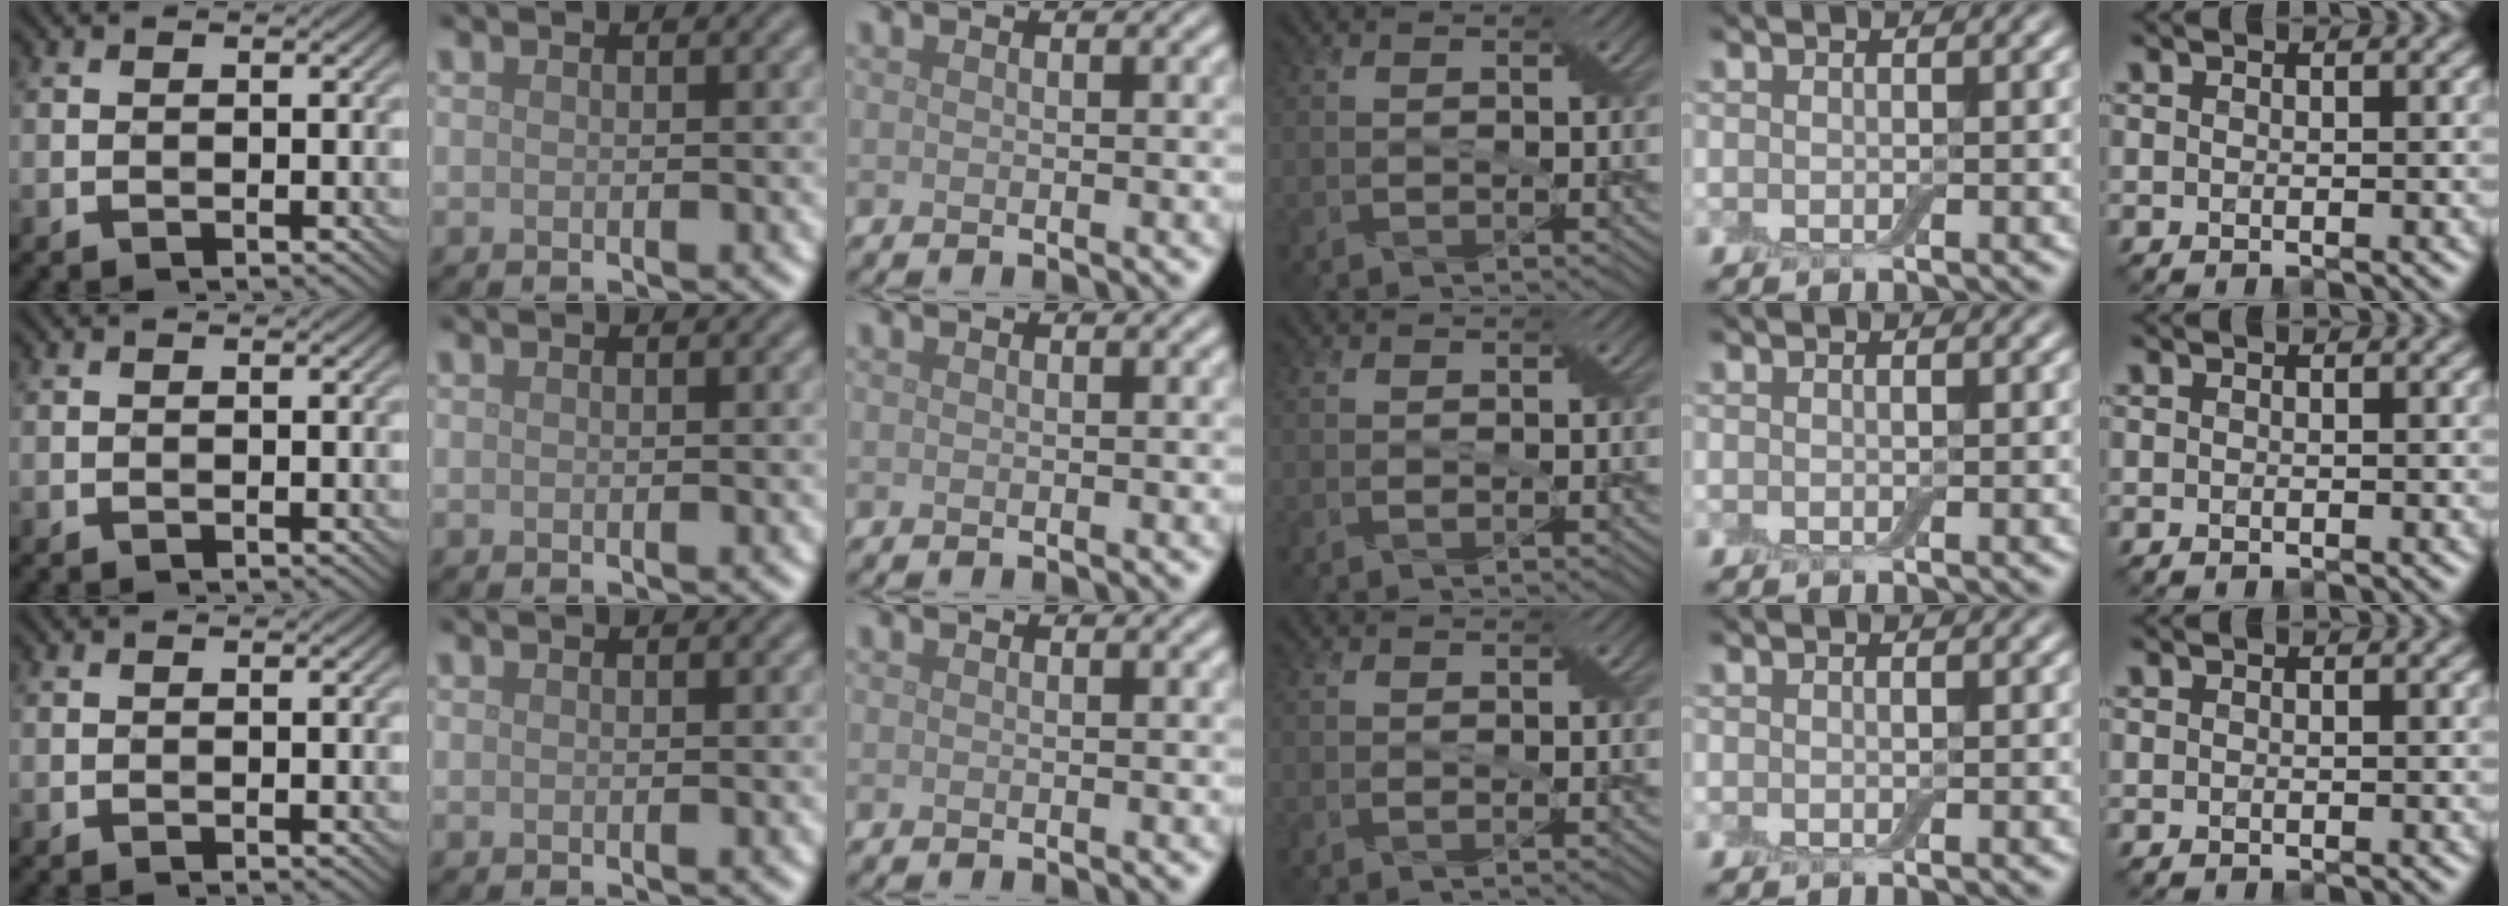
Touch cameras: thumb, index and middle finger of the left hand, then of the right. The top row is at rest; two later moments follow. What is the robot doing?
{"motion": "fold", "object": "bandage"}